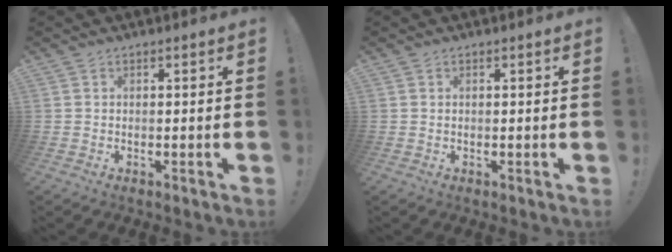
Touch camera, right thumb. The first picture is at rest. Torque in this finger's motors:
{"motor_torque": [-0.31, -0.17, -0.20, 0.25, 0.00]}